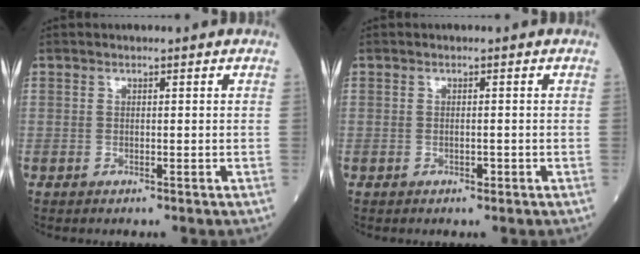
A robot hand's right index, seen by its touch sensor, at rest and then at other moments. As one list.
[{"total": 0.7, "force": [-0.4, 0.4, 0.5], "torque": [-0.011, 0.000, -0.004]}]